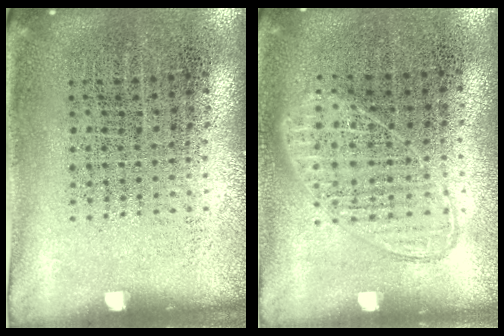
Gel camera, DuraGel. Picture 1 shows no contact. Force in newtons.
{"total": 0.9, "press": 0.9, "slide": 0.3}